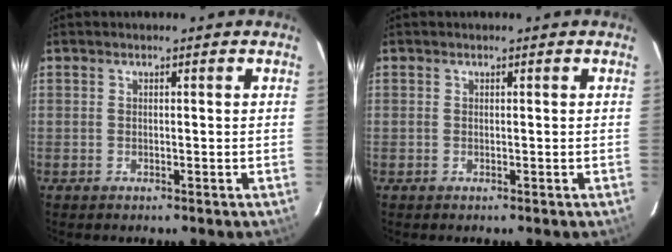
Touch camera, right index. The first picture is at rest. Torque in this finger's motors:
{"motor_torque": [-0.06, -0.02, 0.04, 0.00]}